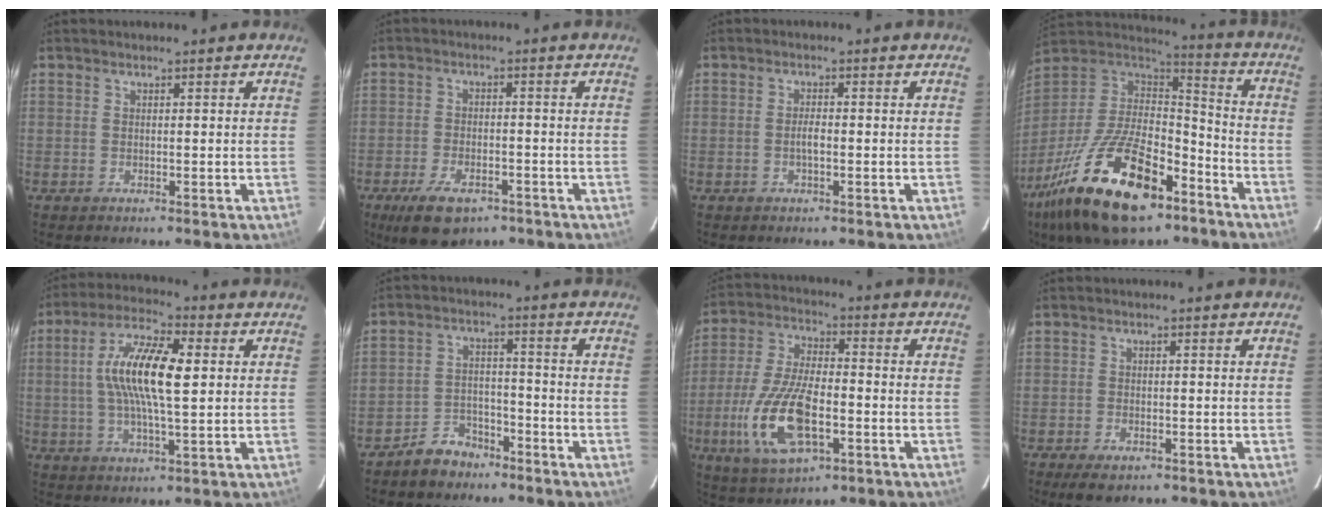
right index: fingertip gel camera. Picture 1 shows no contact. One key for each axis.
{"total": 9.3, "fx": -6.2, "fy": 4.4, "fz": 5.4, "tx": -0.122, "ty": -0.015, "tz": -0.099}
{"total": 1.9, "fx": -0.5, "fy": 0.6, "fz": 1.7, "tx": -0.033, "ty": 0.000, "tz": -0.011}
{"total": 27.1, "fx": -15.7, "fy": 11.9, "fz": 18.6, "tx": -0.371, "ty": -0.028, "tz": -0.260}
{"total": 12.4, "fx": 1.8, "fy": 3.2, "fz": 11.9, "tx": -0.226, "ty": 0.013, "tz": 0.026}
{"total": 6.4, "fx": -5.2, "fy": 3.6, "fz": 1.0, "tx": -0.037, "ty": 0.019, "tz": -0.080}
{"total": 16.1, "fx": -5.2, "fy": 6.8, "fz": 13.6, "tx": -0.294, "ty": -0.013, "tz": -0.092}
{"total": 4.0, "fx": -2.9, "fy": 1.7, "fz": 2.1, "tx": -0.054, "ty": -0.016, "tz": -0.048}